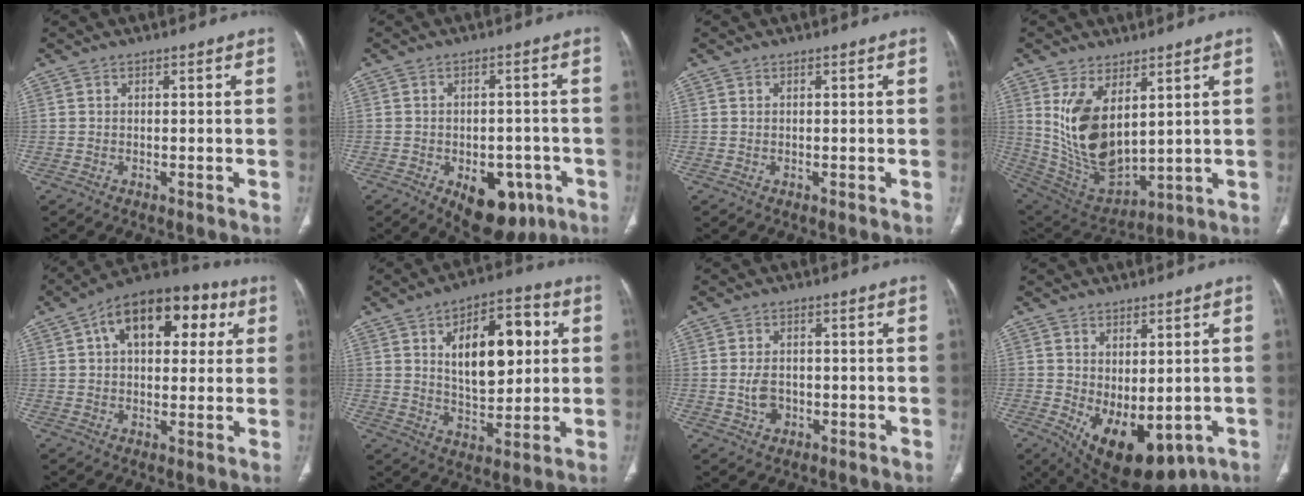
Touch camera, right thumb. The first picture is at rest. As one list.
[{"total": 11.7, "force": [-5.2, 6.9, 7.9], "torque": [-0.072, 0.019, -0.058]}, {"total": 0.0}, {"total": 15.2, "force": [4.7, 7.8, 12.2], "torque": [-0.218, -0.026, 0.121]}, {"total": 18.2, "force": [6.0, 10.5, 13.6], "torque": [-0.163, 0.024, 0.083]}, {"total": 16.6, "force": [4.2, 8.6, 13.6], "torque": [-0.169, 0.001, 0.070]}, {"total": 3.9, "force": [-0.6, 2.9, 2.5], "torque": [-0.042, 0.004, -0.005]}, {"total": 13.4, "force": [-3.6, 7.1, 10.7], "torque": [-0.152, -0.010, -0.025]}]